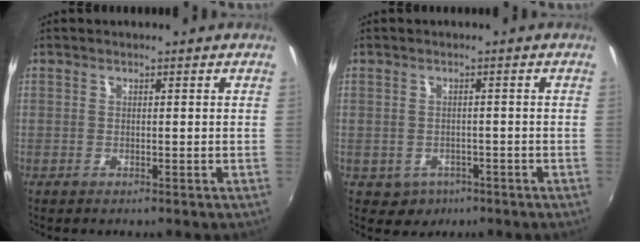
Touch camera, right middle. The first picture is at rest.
{"total": 3.8, "force": [-1.6, 3.3, 1.0], "torque": [-0.030, -0.002, -0.014]}